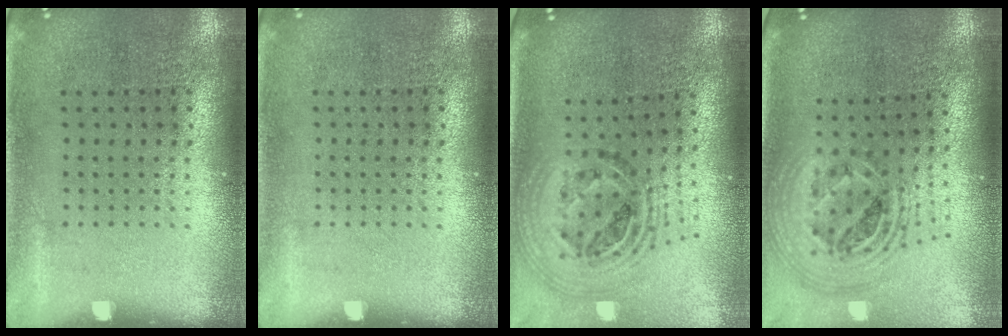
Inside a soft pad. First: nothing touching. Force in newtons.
{"total": 0.0}
{"total": 1.7, "press": 1.5, "slide": 0.8}
{"total": 2.4, "press": 1.8, "slide": 1.6}